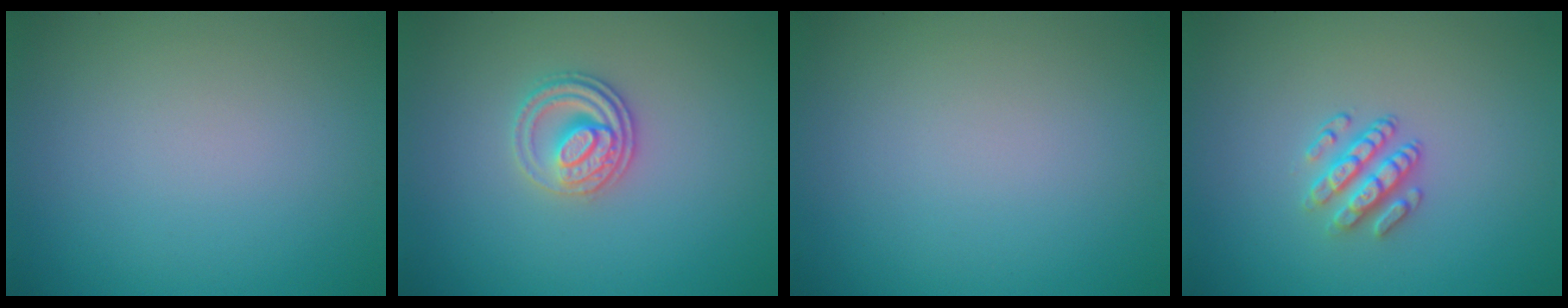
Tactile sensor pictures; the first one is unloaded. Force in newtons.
{"total": 2.7, "press": 2.5, "slide": 0.9}
{"total": 0.0}
{"total": 2.3, "press": 1.9, "slide": 1.4}